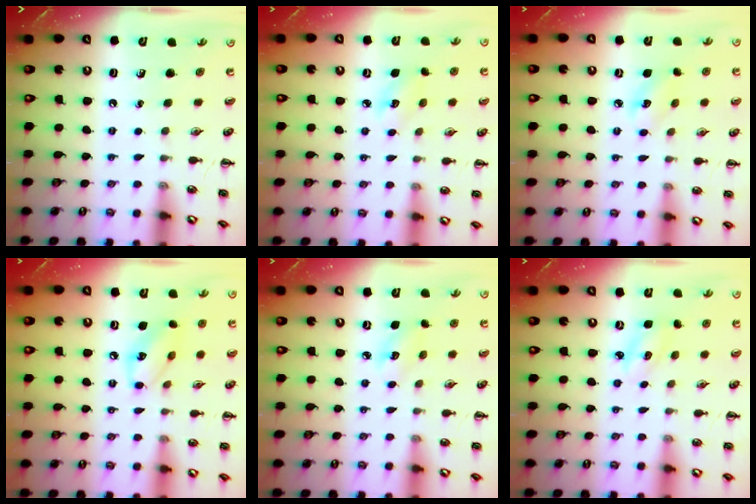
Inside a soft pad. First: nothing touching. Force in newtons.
{"total": 3.9, "press": 3.7, "slide": 1.0}
{"total": 3.9, "press": 3.9, "slide": 0.8}
{"total": 8.8, "press": 8.8, "slide": 0.5}
{"total": 3.9, "press": 3.7, "slide": 1.0}
{"total": 3.5, "press": 3.3, "slide": 1.1}